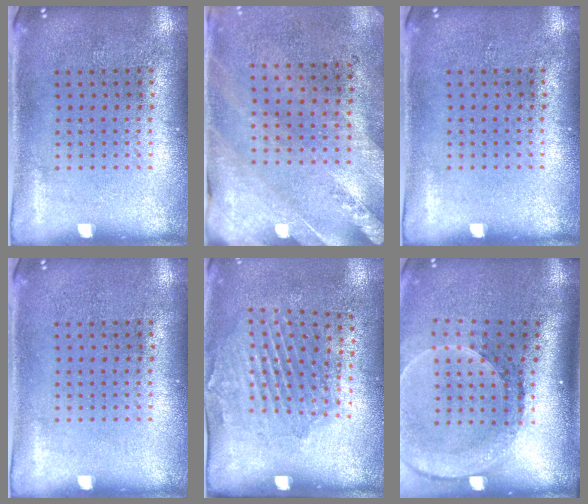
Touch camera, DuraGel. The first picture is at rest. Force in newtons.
{"total": 2.5, "press": 2.0, "slide": 1.4}
{"total": 0.0}
{"total": 0.0}
{"total": 1.9, "press": 1.3, "slide": 1.4}
{"total": 2.6, "press": 1.9, "slide": 1.8}